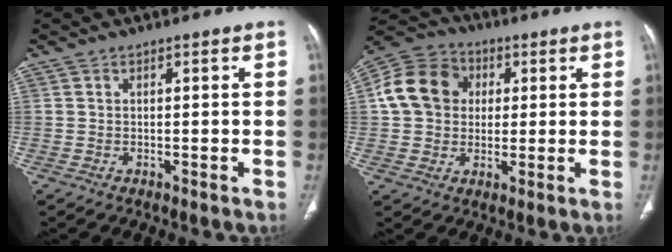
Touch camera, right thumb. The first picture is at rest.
{"total": 12.8, "force": [2.1, 10.8, 6.5], "torque": [-0.107, 0.016, 0.026]}